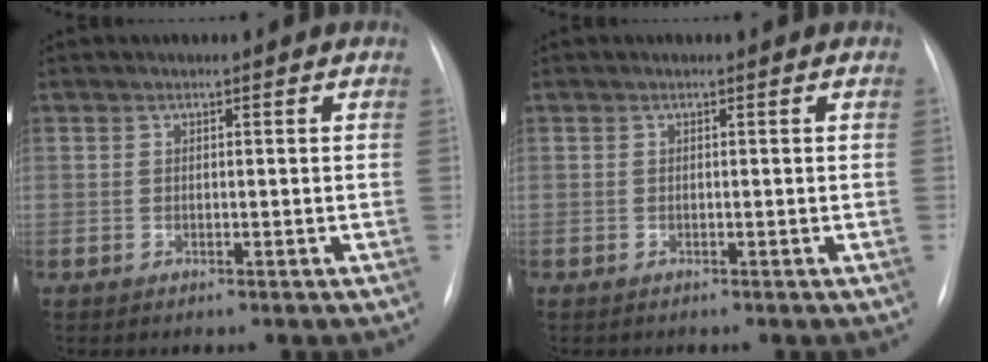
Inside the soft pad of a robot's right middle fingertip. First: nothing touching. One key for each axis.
{"total": 0.0}